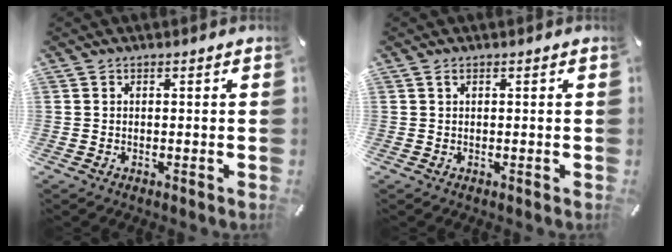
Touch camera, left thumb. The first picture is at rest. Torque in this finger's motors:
{"motor_torque": [-0.10, -0.02, 0.17, -0.19, 0.07]}